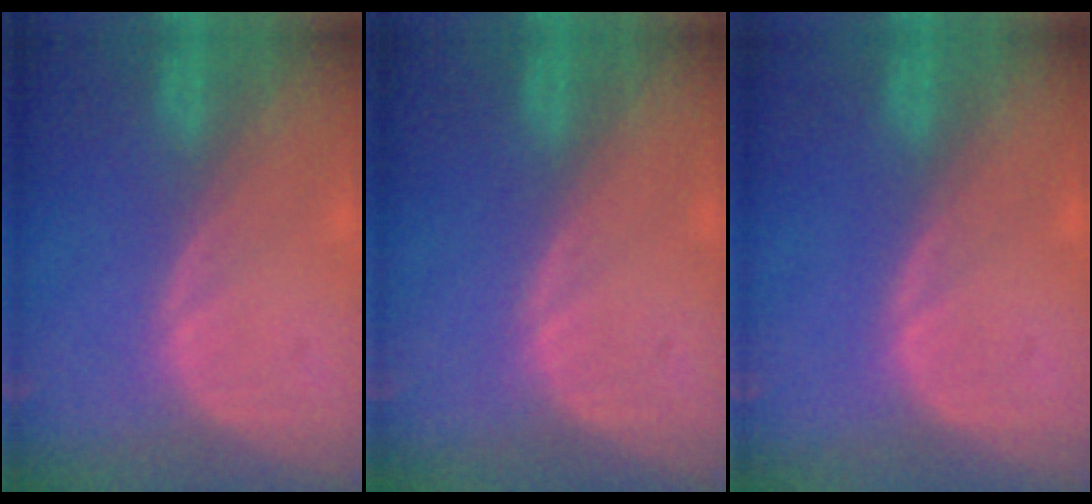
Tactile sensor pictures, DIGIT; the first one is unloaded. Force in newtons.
{"total": 0.0}
{"total": 0.0}